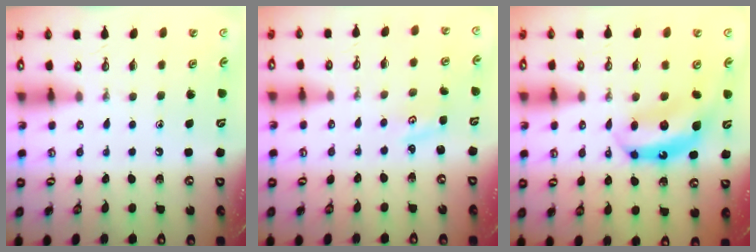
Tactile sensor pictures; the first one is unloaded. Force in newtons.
{"total": 1.1, "press": 1.1, "slide": 0.3}
{"total": 6.8, "press": 6.8, "slide": 0.5}